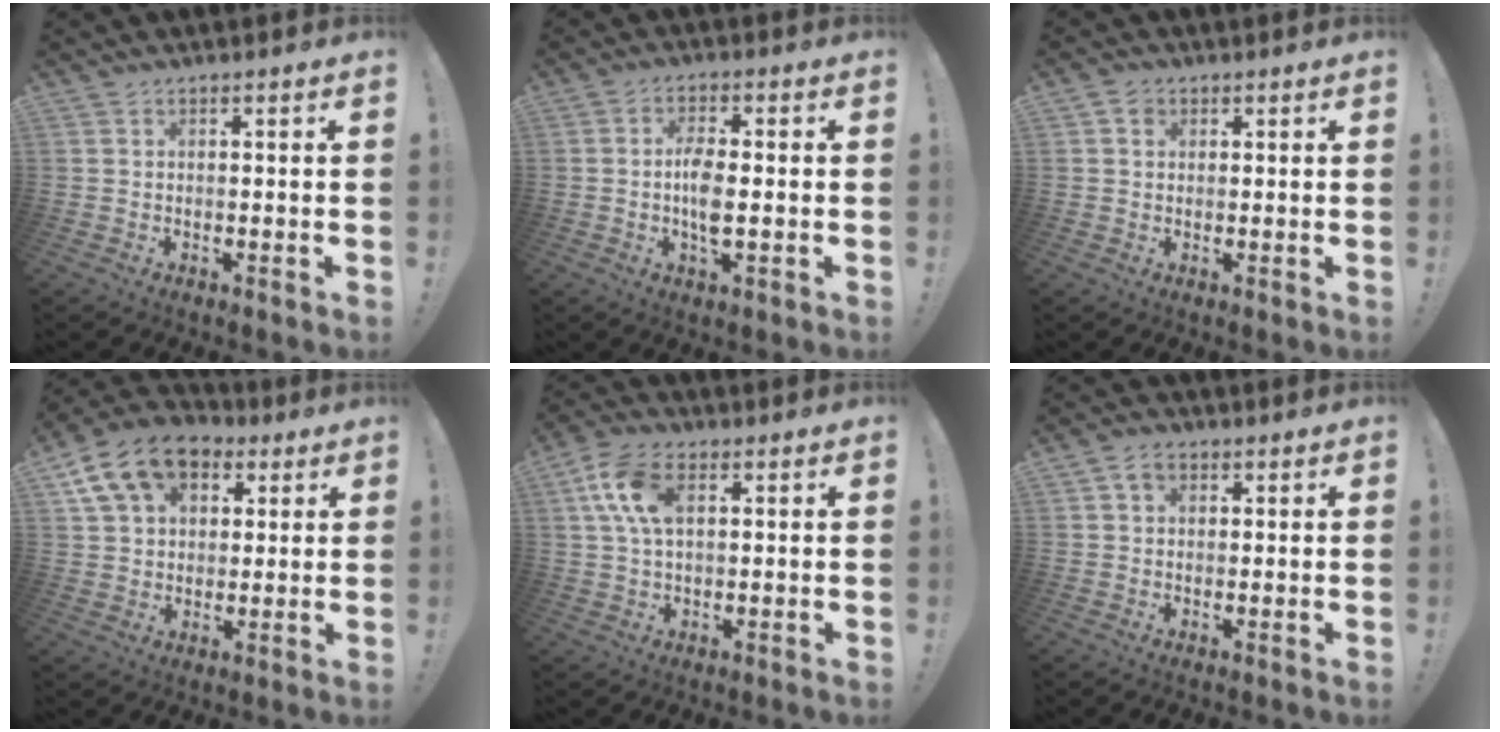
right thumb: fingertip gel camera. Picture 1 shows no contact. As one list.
[{"total": 6.3, "force": [-0.4, 2.2, 6.0], "torque": [-0.111, -0.005, -0.010]}, {"total": 2.2, "force": [0.7, 1.9, 0.8], "torque": [-0.004, -0.002, 0.010]}, {"total": 15.0, "force": [6.7, 10.6, 8.2], "torque": [-0.137, -0.018, 0.132]}, {"total": 11.1, "force": [3.0, 6.4, 8.6], "torque": [-0.177, 0.008, 0.057]}, {"total": 4.2, "force": [1.5, 3.0, 2.5], "torque": [-0.039, 0.003, 0.028]}]